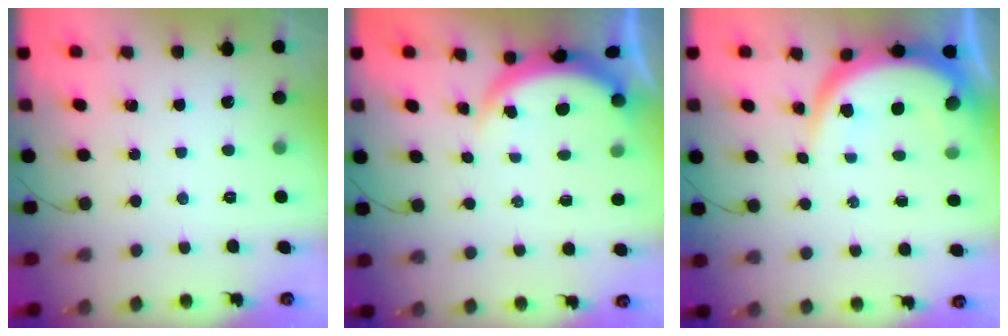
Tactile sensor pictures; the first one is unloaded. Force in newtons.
{"total": 4.0, "press": 3.7, "slide": 1.5}
{"total": 8.6, "press": 8.6, "slide": 0.6}